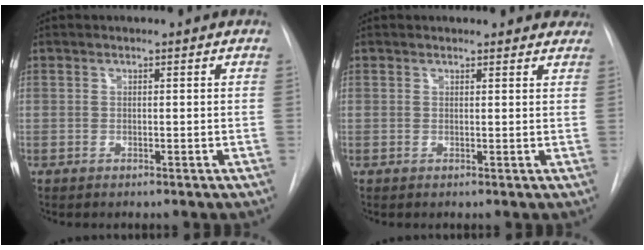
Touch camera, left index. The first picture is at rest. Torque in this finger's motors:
{"motor_torque": [0.12, -0.16, -0.14, 0.00]}